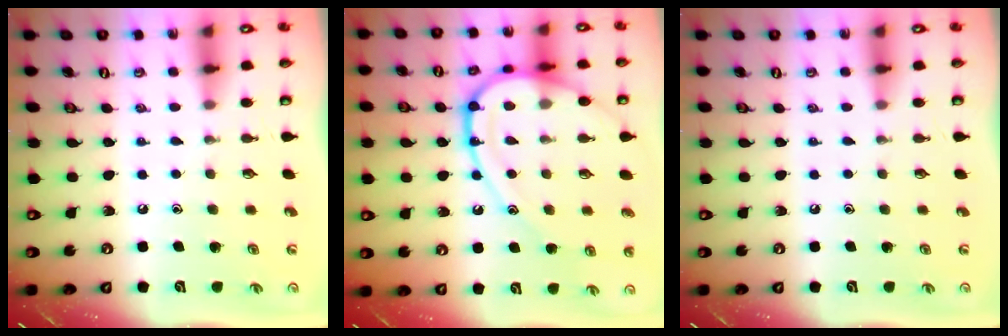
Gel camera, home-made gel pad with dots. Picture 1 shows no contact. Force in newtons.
{"total": 15.8, "press": 15.7, "slide": 1.2}
{"total": 0.0}